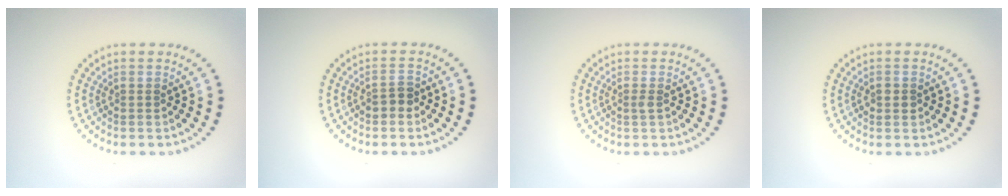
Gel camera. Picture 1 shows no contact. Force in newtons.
{"total": 1.5, "press": 1.4, "slide": 0.5}
{"total": 0.5, "press": 0.5, "slide": 0.3}
{"total": 1.1, "press": 1.1, "slide": 0.2}